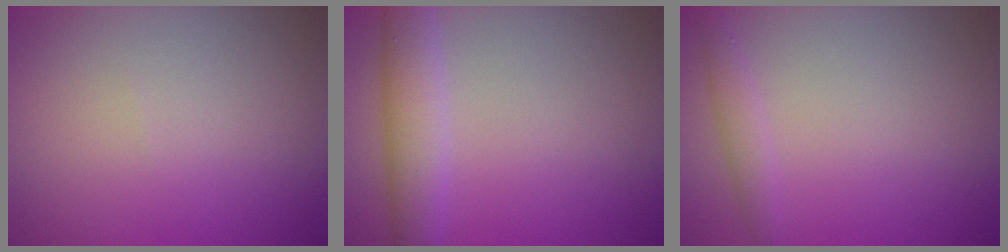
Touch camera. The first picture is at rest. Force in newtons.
{"total": 3.8, "press": 3.8, "slide": 0.1}
{"total": 1.4, "press": 1.4, "slide": 0.0}